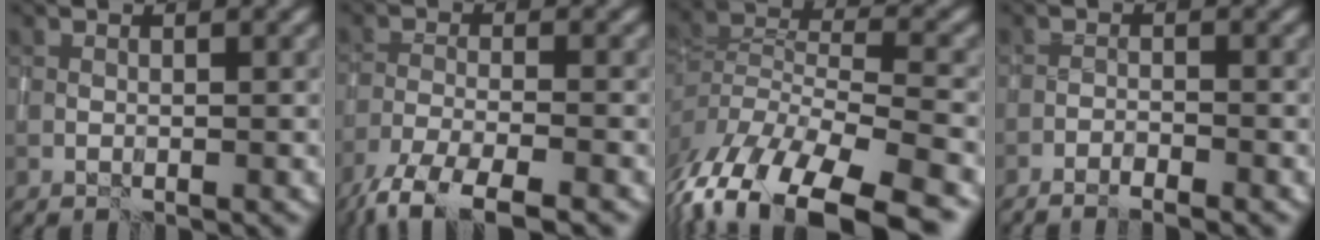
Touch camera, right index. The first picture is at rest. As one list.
[{"total": 6.5, "force": [-5.1, 1.6, 3.8], "torque": [-0.068, -0.008, -0.096]}, {"total": 13.0, "force": [-7.9, 5.0, 9.0], "torque": [-0.183, -0.004, -0.127]}, {"total": 2.6, "force": [-2.2, 0.3, 1.2], "torque": [-0.027, 0.002, -0.039]}]